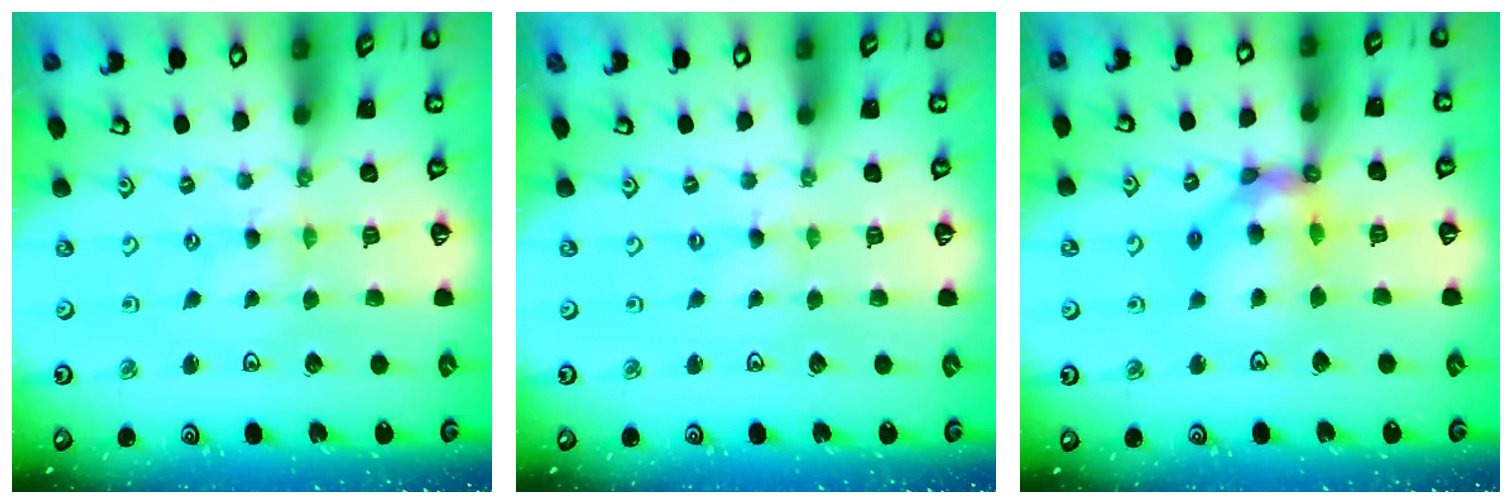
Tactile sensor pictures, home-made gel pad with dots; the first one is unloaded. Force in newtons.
{"total": 1.3, "press": 1.3, "slide": 0.2}
{"total": 13.2, "press": 13.1, "slide": 1.8}